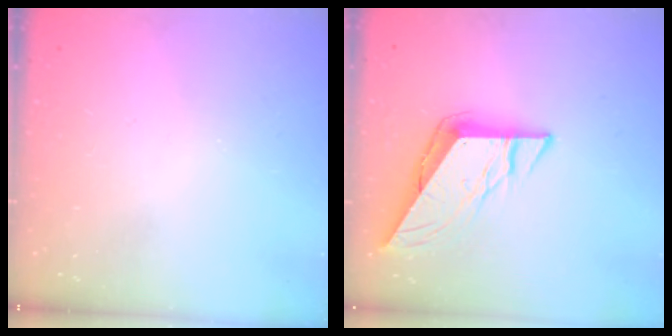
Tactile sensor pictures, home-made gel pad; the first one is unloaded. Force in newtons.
{"total": 9.4, "press": 9.3, "slide": 0.7}